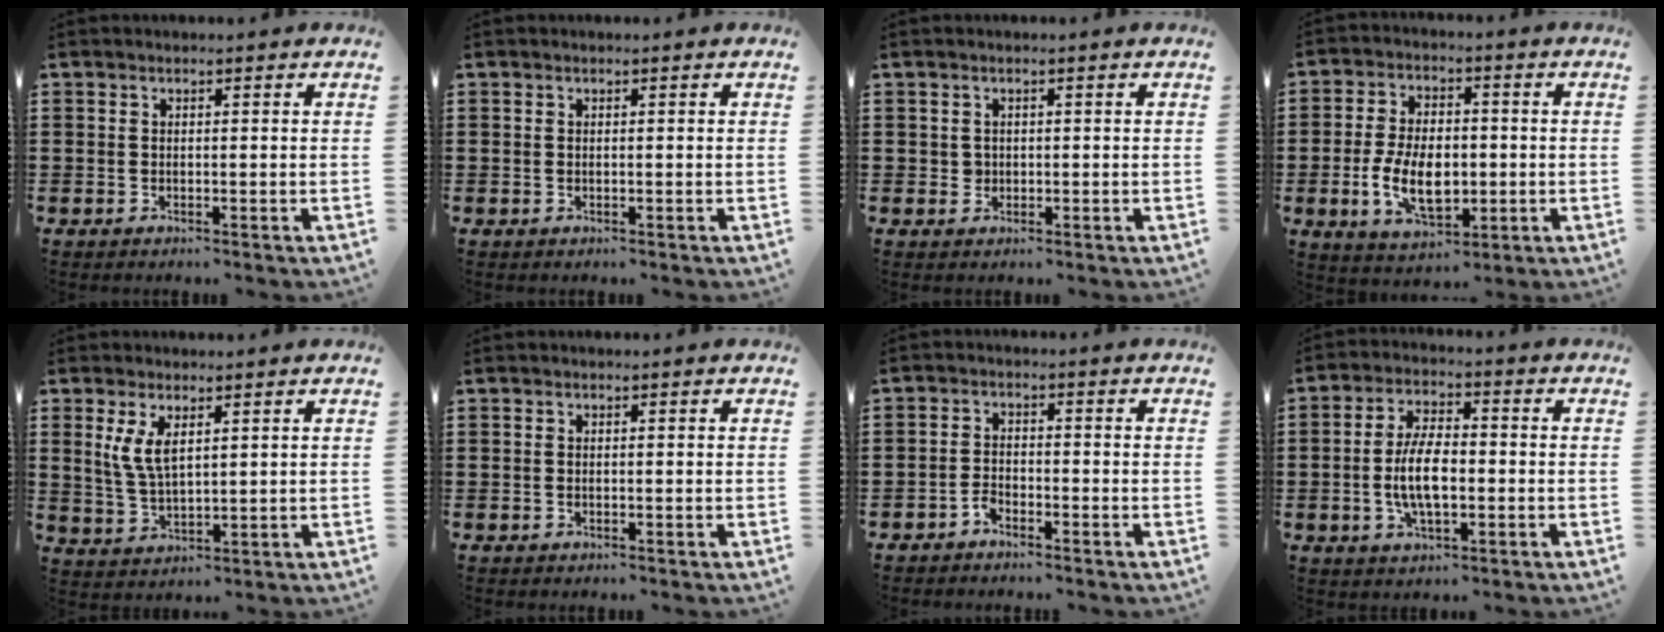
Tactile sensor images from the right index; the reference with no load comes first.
{"total": 0.0}
{"total": 1.2, "force": [0.1, 1.2, 0.3], "torque": [-0.009, 0.006, 0.001]}
{"total": 9.2, "force": [-1.8, 5.2, 7.3], "torque": [-0.144, -0.004, -0.038]}
{"total": 4.8, "force": [1.8, 2.1, 3.9], "torque": [-0.090, 0.002, 0.030]}
{"total": 0.0}
{"total": 1.9, "force": [-1.7, 0.7, 0.5], "torque": [-0.016, 0.002, -0.035]}
{"total": 7.7, "force": [-1.1, 3.2, 6.9], "torque": [-0.146, -0.002, -0.025]}